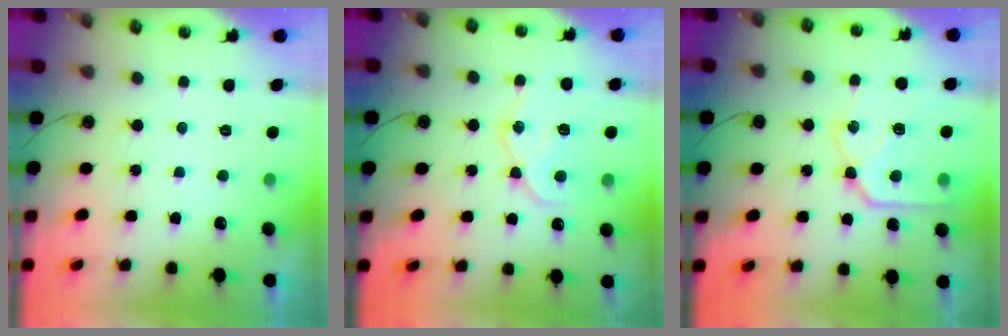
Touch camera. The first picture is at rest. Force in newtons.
{"total": 14.8, "press": 14.7, "slide": 1.4}
{"total": 17.6, "press": 17.6, "slide": 1.6}